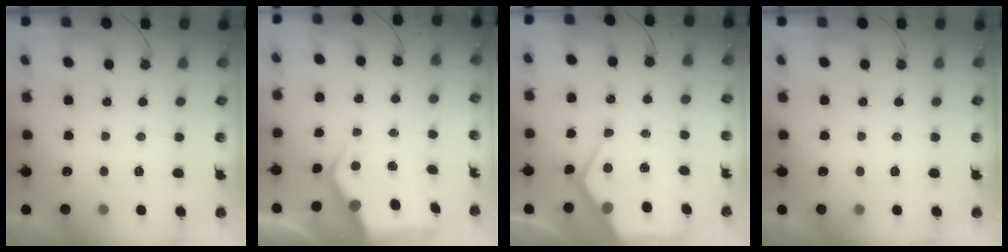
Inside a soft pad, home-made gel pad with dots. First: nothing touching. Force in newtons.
{"total": 6.6, "press": 6.6, "slide": 0.6}
{"total": 10.3, "press": 10.3, "slide": 1.0}
{"total": 0.0}